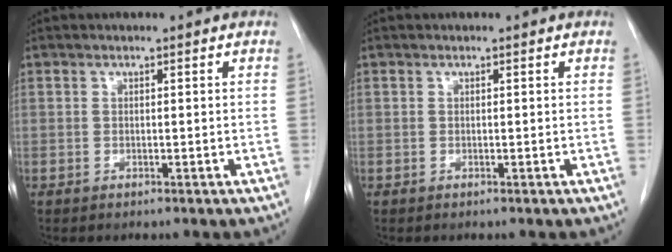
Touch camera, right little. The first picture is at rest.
{"total": 0.0}